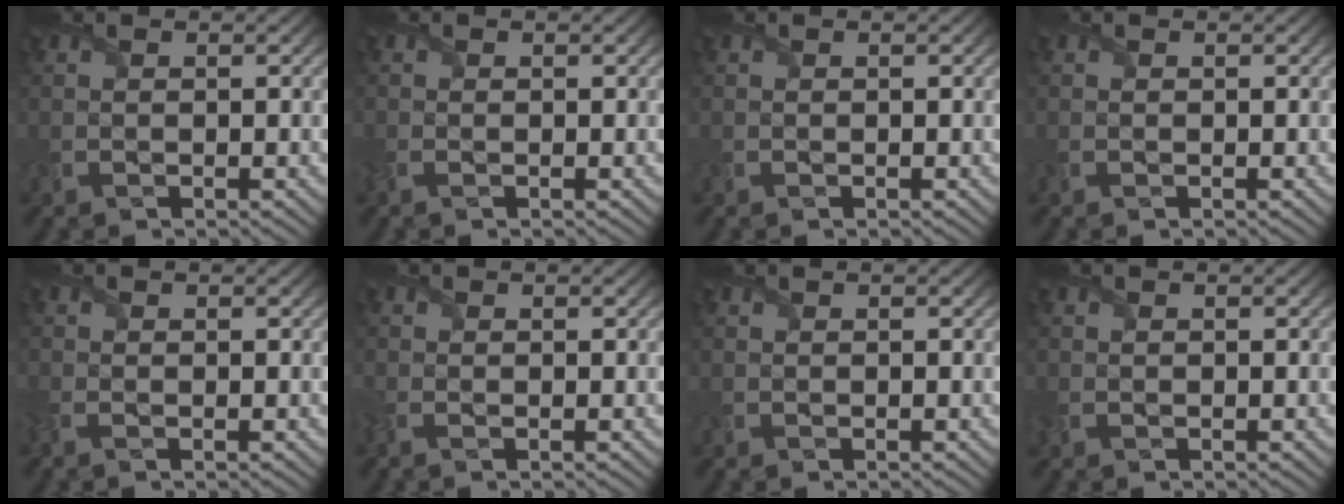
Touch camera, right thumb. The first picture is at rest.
{"total": 1.2, "force": [-0.6, 0.6, 0.8], "torque": [-0.027, -0.005, -0.016]}
{"total": 0.0}
{"total": 0.0}
{"total": 1.5, "force": [-0.8, 0.6, 1.1], "torque": [-0.036, -0.008, -0.023]}
{"total": 1.2, "force": [-0.6, 0.4, 0.9], "torque": [-0.030, -0.005, -0.018]}
{"total": 0.0}
{"total": 1.2, "force": [-0.4, 0.8, 0.7], "torque": [-0.022, -0.006, -0.007]}